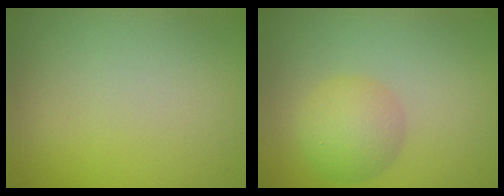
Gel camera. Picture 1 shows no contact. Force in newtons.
{"total": 3.4, "press": 3.4, "slide": 0.1}